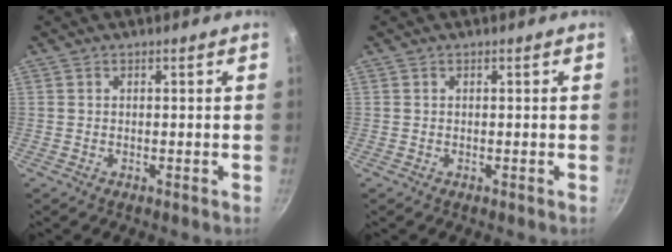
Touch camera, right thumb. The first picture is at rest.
{"total": 0.0}